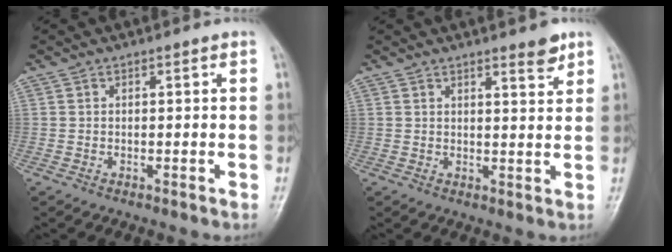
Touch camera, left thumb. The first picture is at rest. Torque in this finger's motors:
{"motor_torque": [0.05, 0.00, -0.15, -0.36, 0.06]}